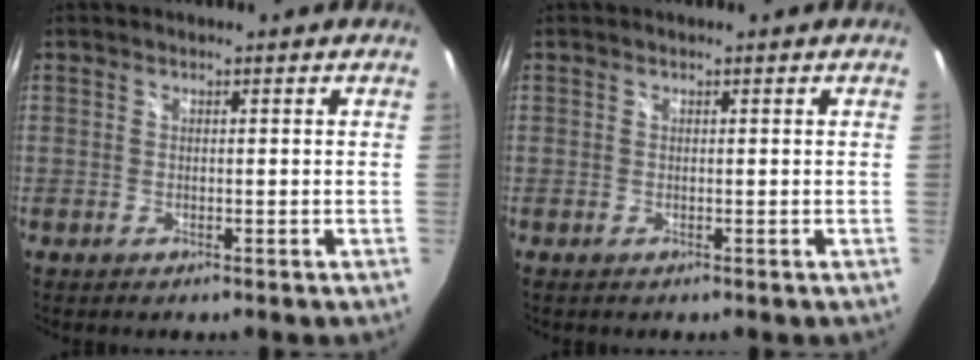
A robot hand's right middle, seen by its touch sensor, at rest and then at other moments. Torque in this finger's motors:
{"motor_torque": [-0.02, -0.07, 0.00, 0.00]}